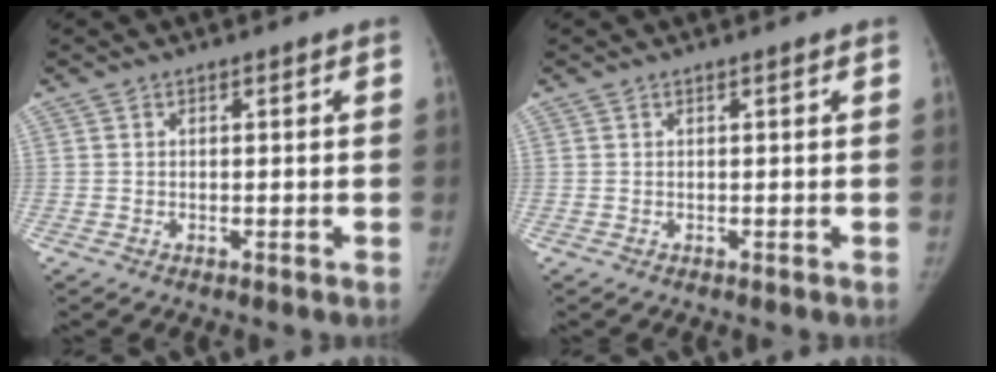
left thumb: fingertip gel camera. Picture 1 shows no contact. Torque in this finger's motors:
{"motor_torque": [0.00, 0.00, 0.15, 0.05, 0.00]}